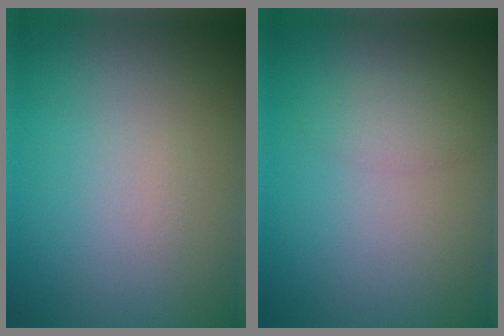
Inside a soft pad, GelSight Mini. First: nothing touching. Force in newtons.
{"total": 1.7, "press": 1.7, "slide": 0.0}